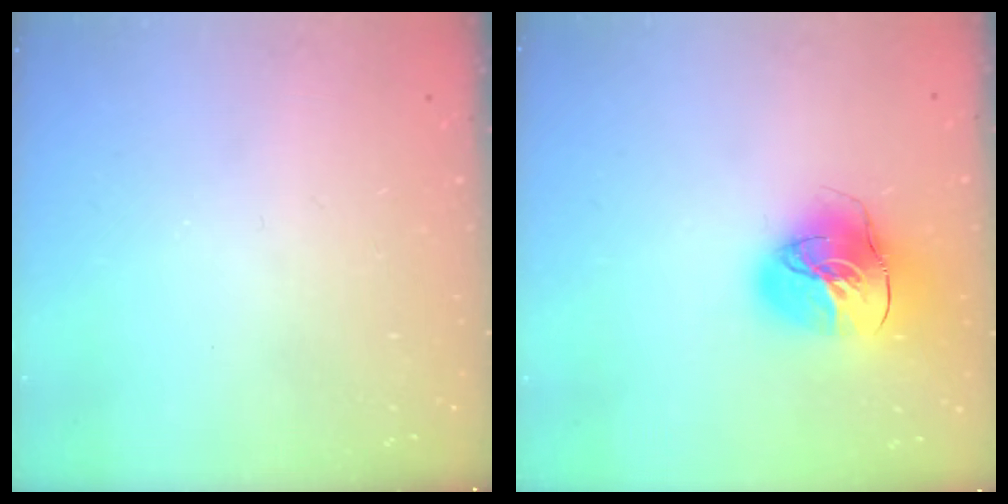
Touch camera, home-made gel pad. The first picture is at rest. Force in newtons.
{"total": 18.0, "press": 17.9, "slide": 2.5}